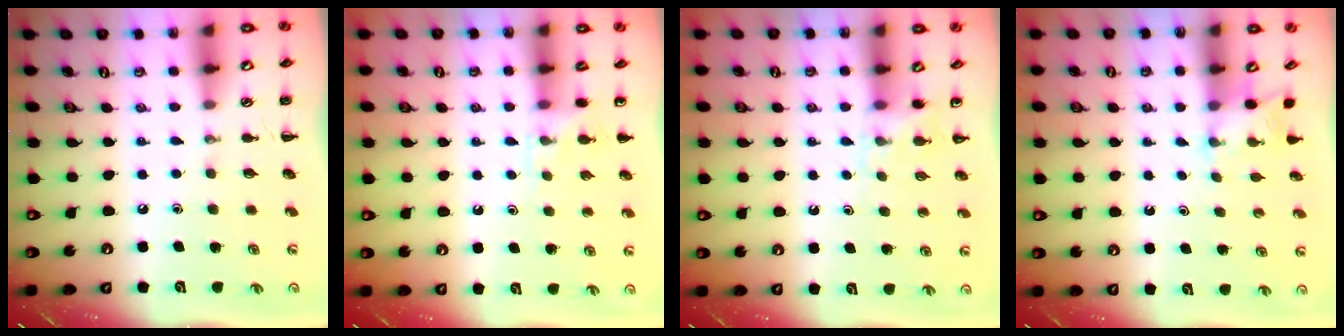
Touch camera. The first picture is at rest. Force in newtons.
{"total": 5.3, "press": 4.9, "slide": 2.1}
{"total": 5.1, "press": 4.8, "slide": 1.5}
{"total": 2.6, "press": 2.5, "slide": 0.9}